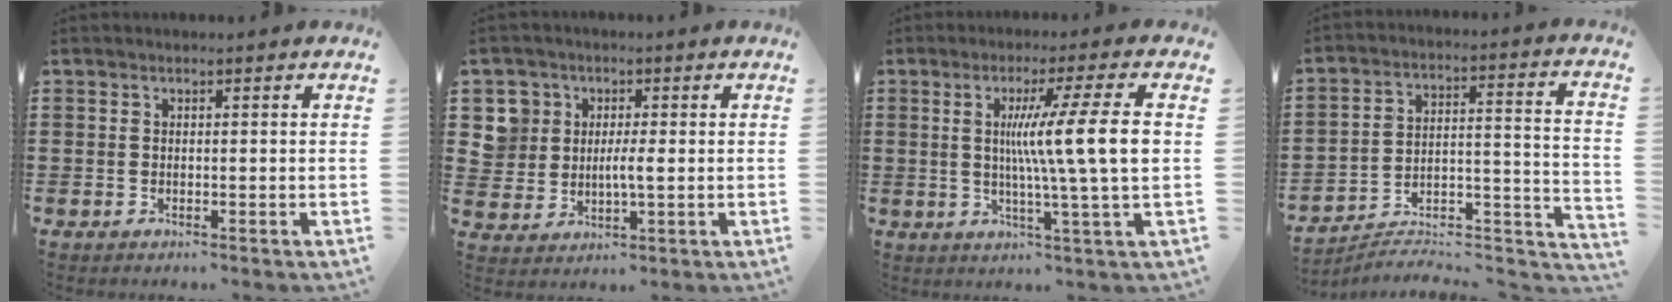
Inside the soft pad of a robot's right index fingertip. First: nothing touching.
{"total": 4.4, "force": [0.7, 3.8, 2.0], "torque": [-0.067, 0.011, 0.008]}
{"total": 11.5, "force": [1.1, -0.2, 11.5], "torque": [-0.200, -0.004, 0.009]}
{"total": 6.0, "force": [-5.5, 1.4, 2.2], "torque": [-0.030, -0.005, -0.109]}